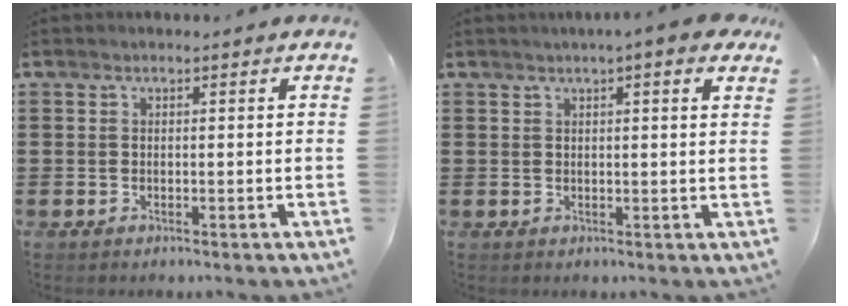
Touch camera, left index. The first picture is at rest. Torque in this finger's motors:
{"motor_torque": [2.14, 0.00, 0.49, 0.09]}